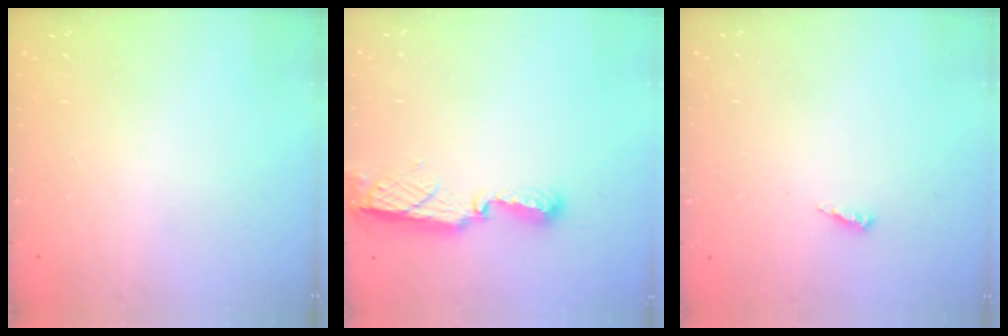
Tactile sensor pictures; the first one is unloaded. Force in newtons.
{"total": 7.6, "press": 7.6, "slide": 0.2}
{"total": 3.9, "press": 3.9, "slide": 0.2}